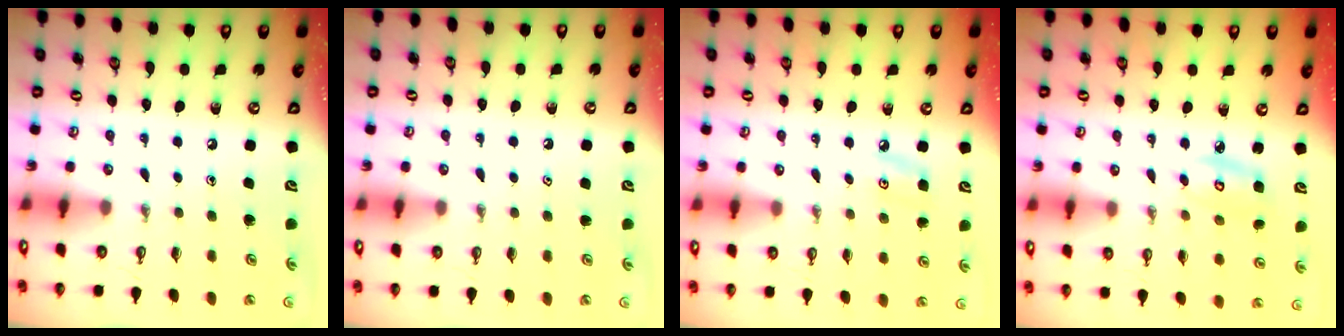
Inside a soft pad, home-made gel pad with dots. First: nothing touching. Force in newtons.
{"total": 0.8, "press": 0.2, "slide": 0.7}
{"total": 4.5, "press": 4.5, "slide": 0.6}
{"total": 4.9, "press": 4.9, "slide": 0.3}